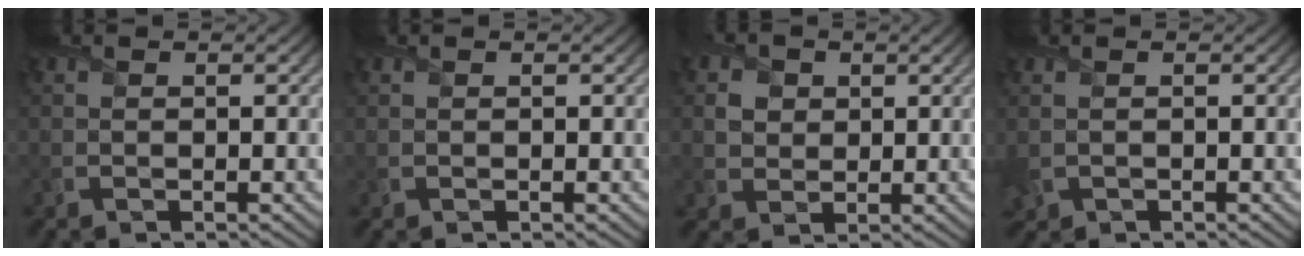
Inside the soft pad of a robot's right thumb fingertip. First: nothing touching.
{"total": 0.0}
{"total": 2.9, "force": [0.9, 2.5, 1.0], "torque": [-0.029, 0.000, 0.012]}
{"total": 1.5, "force": [-0.1, 1.2, 1.0], "torque": [-0.033, -0.006, 0.001]}